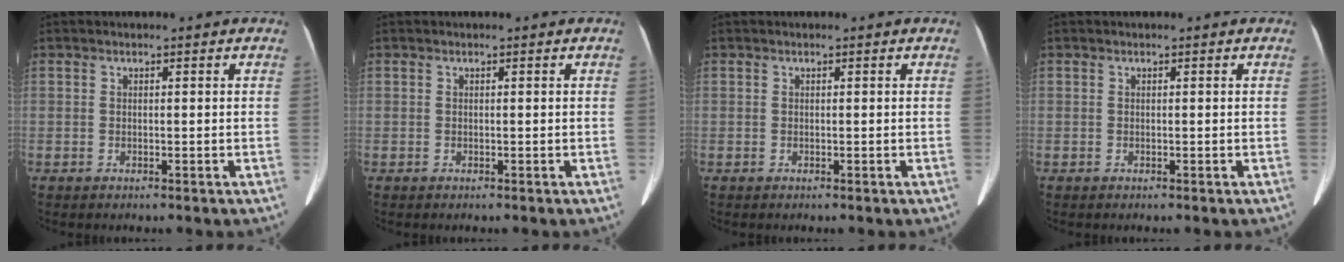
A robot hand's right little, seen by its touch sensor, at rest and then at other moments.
{"total": 0.0}
{"total": 0.0}
{"total": 0.0}